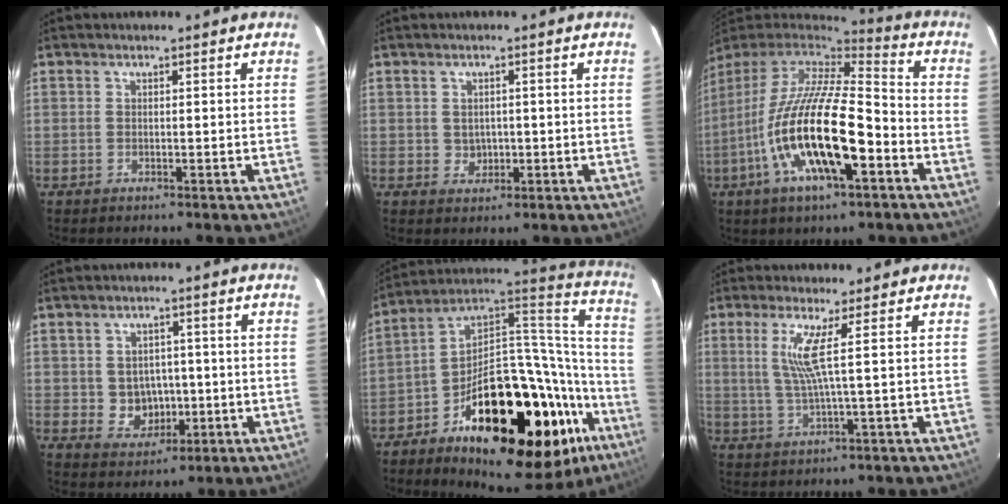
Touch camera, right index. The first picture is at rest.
{"total": 2.6, "force": [0.0, 2.4, 0.9], "torque": [-0.014, 0.005, 0.007]}
{"total": 22.1, "force": [-7.6, 6.7, 19.7], "torque": [-0.367, -0.034, -0.143]}
{"total": 6.0, "force": [-0.6, 5.6, 2.3], "torque": [-0.052, 0.011, 0.010]}
{"total": 36.7, "force": [-18.4, 16.6, 27.1], "torque": [-0.372, 0.056, -0.270]}
{"total": 5.5, "force": [1.6, -1.1, 5.2], "torque": [-0.097, -0.006, 0.036]}